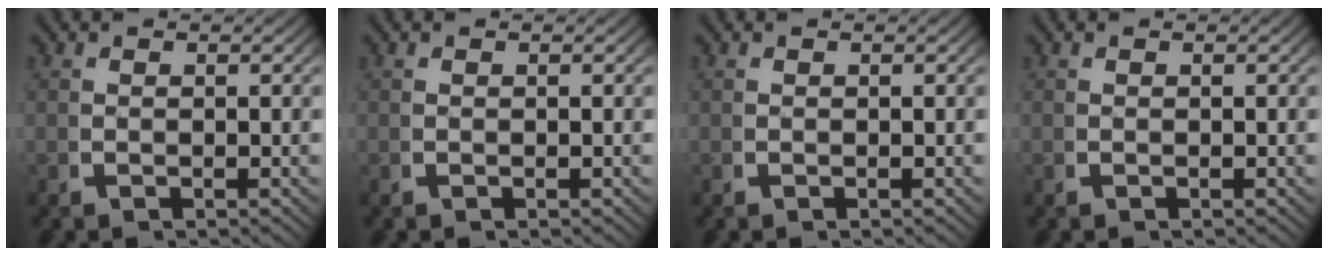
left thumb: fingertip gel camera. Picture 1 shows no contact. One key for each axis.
{"total": 0.0}
{"total": 0.0}
{"total": 0.0}